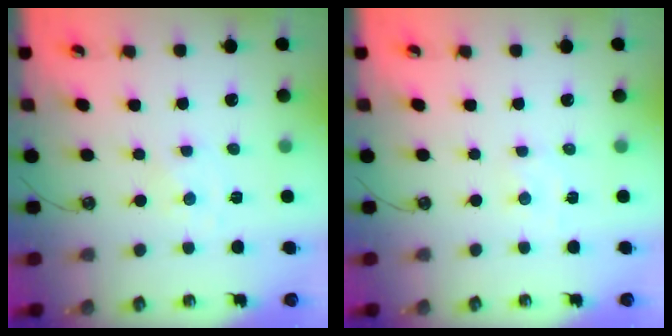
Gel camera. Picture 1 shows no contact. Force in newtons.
{"total": 2.0, "press": 1.9, "slide": 0.3}